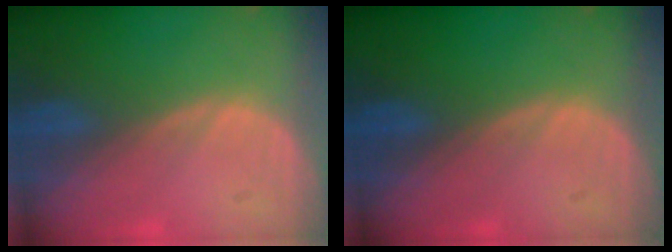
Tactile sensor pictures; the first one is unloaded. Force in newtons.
{"total": 0.0}